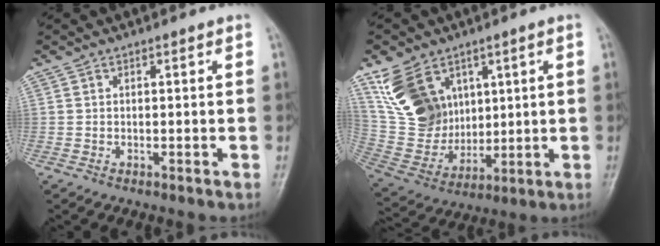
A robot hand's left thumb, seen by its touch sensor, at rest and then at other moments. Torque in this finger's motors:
{"motor_torque": [0.38, 0.41, 0.16, -0.15, 0.04]}